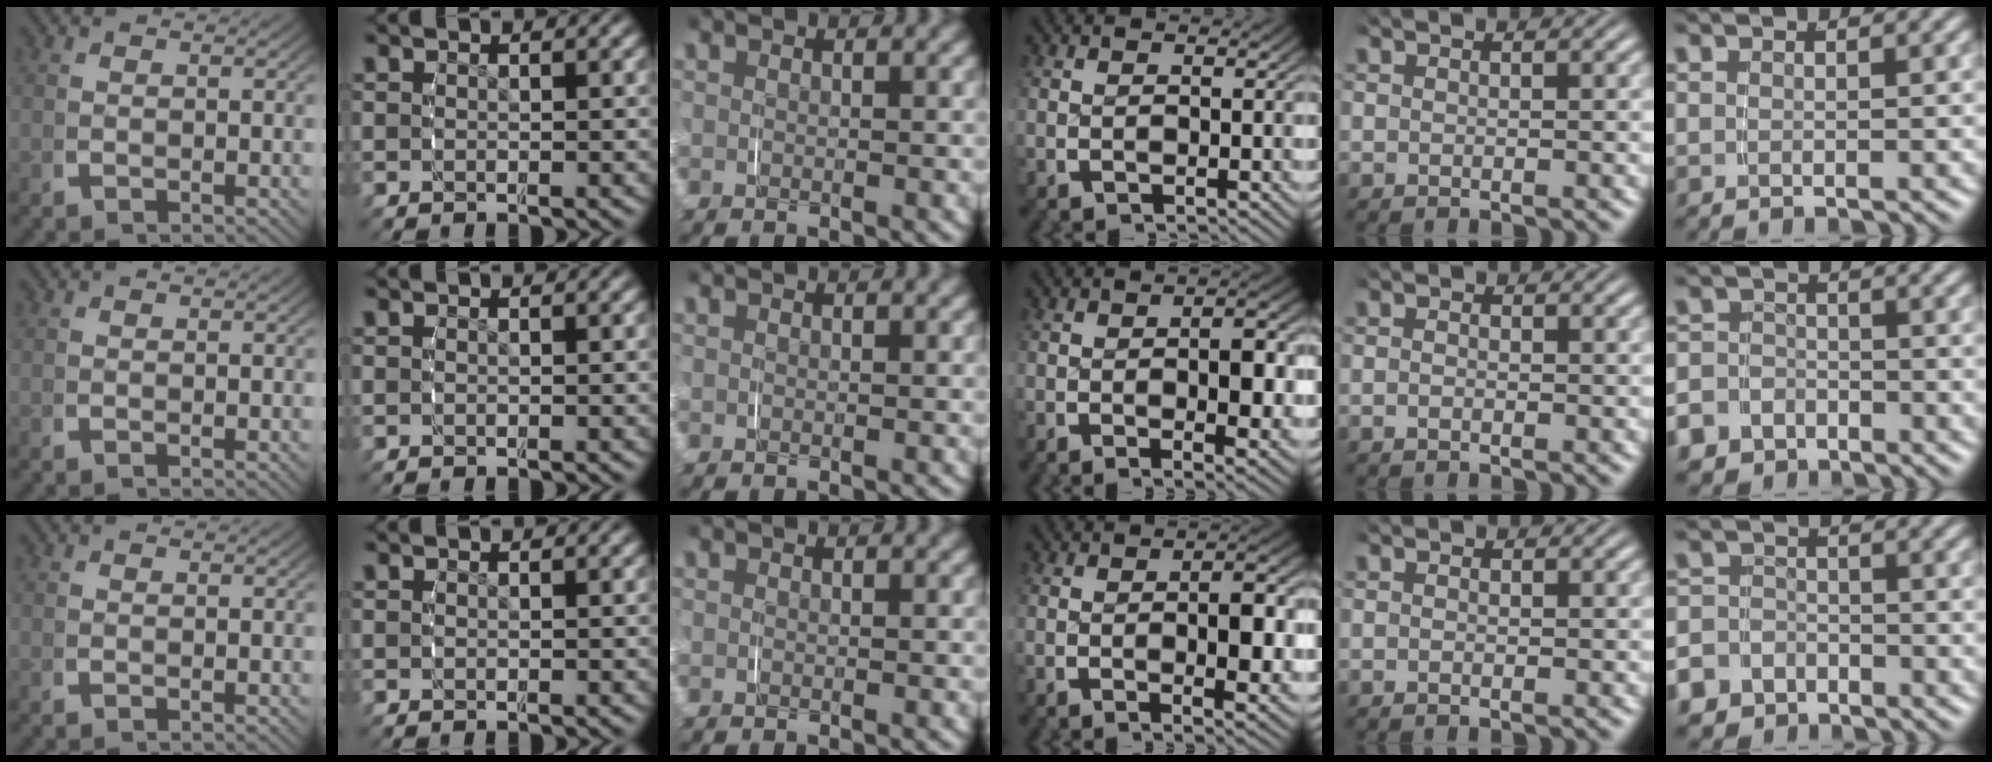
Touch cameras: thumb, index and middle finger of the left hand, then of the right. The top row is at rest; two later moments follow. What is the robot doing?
{"motion": "grasp_and_lifting", "object": "scarf"}